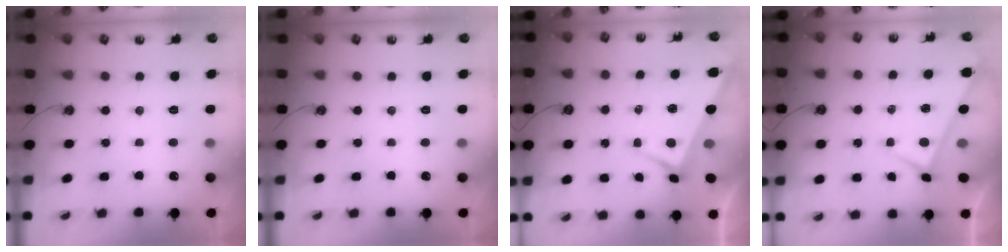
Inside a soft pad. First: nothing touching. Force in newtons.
{"total": 0.0}
{"total": 2.7, "press": 2.6, "slide": 0.7}
{"total": 0.0}